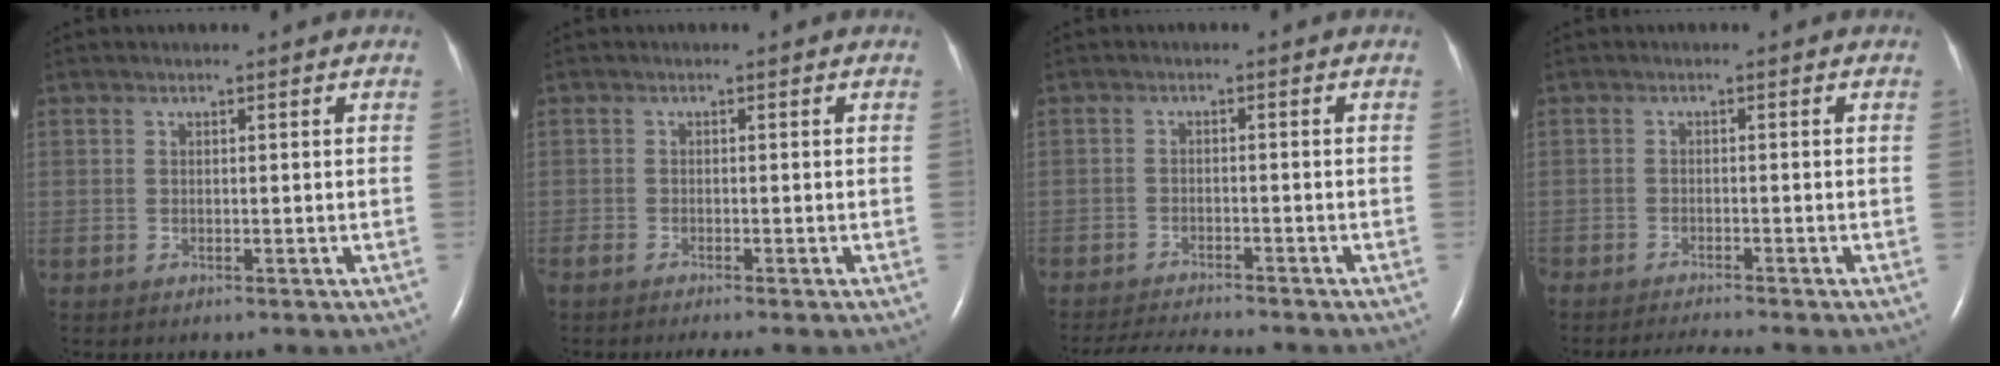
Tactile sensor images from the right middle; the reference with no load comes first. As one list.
[{"total": 2.9, "force": [-2.5, -0.1, 1.6], "torque": [-0.025, -0.007, -0.041]}, {"total": 7.5, "force": [-7.1, 0.1, 2.6], "torque": [-0.040, -0.017, -0.115]}, {"total": 3.6, "force": [-3.3, -0.9, 1.1], "torque": [-0.022, -0.015, -0.055]}]